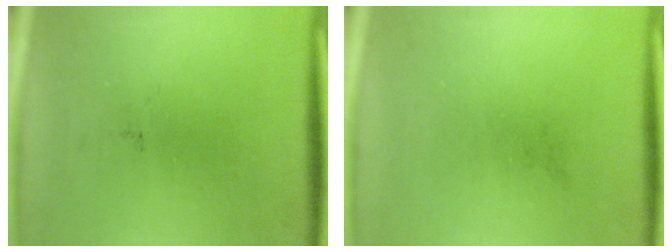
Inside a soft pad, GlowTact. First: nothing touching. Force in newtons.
{"total": 0.0}